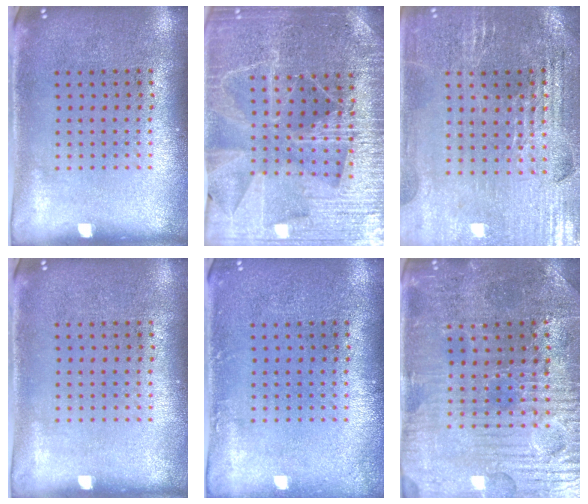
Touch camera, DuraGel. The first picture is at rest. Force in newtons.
{"total": 4.7, "press": 4.3, "slide": 1.8}
{"total": 2.8, "press": 2.8, "slide": 0.4}
{"total": 0.0}
{"total": 0.7, "press": 0.7, "slide": 0.1}
{"total": 3.6, "press": 3.6, "slide": 0.5}